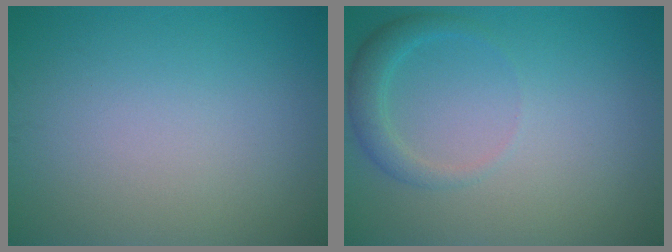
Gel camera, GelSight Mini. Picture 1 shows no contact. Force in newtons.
{"total": 2.1, "press": 2.1, "slide": 0.2}